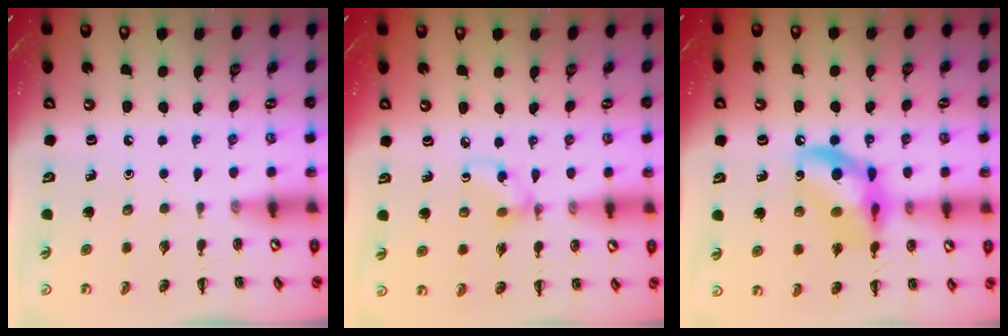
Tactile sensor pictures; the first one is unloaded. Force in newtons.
{"total": 2.9, "press": 2.9, "slide": 0.3}
{"total": 13.6, "press": 13.2, "slide": 3.0}